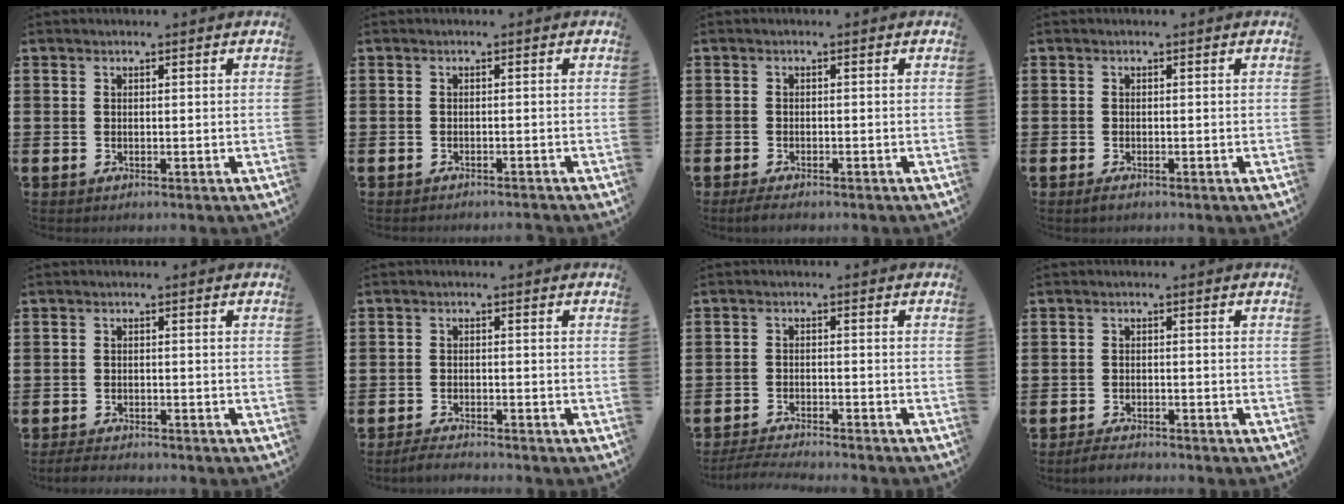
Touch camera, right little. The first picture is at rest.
{"total": 1.6, "force": [-1.5, -0.2, 0.0], "torque": [-0.002, 0.004, -0.032]}
{"total": 1.2, "force": [-0.8, 0.3, 0.8], "torque": [-0.015, -0.001, -0.016]}
{"total": 0.6, "force": [-0.3, 0.2, 0.5], "torque": [-0.010, 0.000, -0.006]}
{"total": 1.6, "force": [-1.6, 0.2, 0.4], "torque": [-0.010, 0.003, -0.032]}
{"total": 1.9, "force": [-1.8, 0.0, 0.4], "torque": [-0.009, 0.004, -0.037]}
{"total": 2.8, "force": [-2.7, -0.2, 0.5], "torque": [-0.007, 0.001, -0.056]}
{"total": 1.8, "force": [-1.7, 0.2, 0.5], "torque": [-0.011, 0.005, -0.034]}